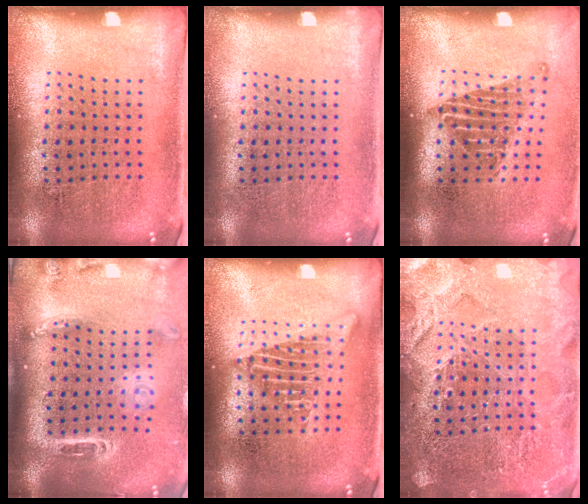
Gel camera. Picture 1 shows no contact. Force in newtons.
{"total": 0.0}
{"total": 1.3, "press": 1.1, "slide": 0.8}
{"total": 2.7, "press": 1.9, "slide": 1.8}
{"total": 2.5, "press": 2.5, "slide": 0.2}
{"total": 3.6, "press": 3.6, "slide": 0.6}